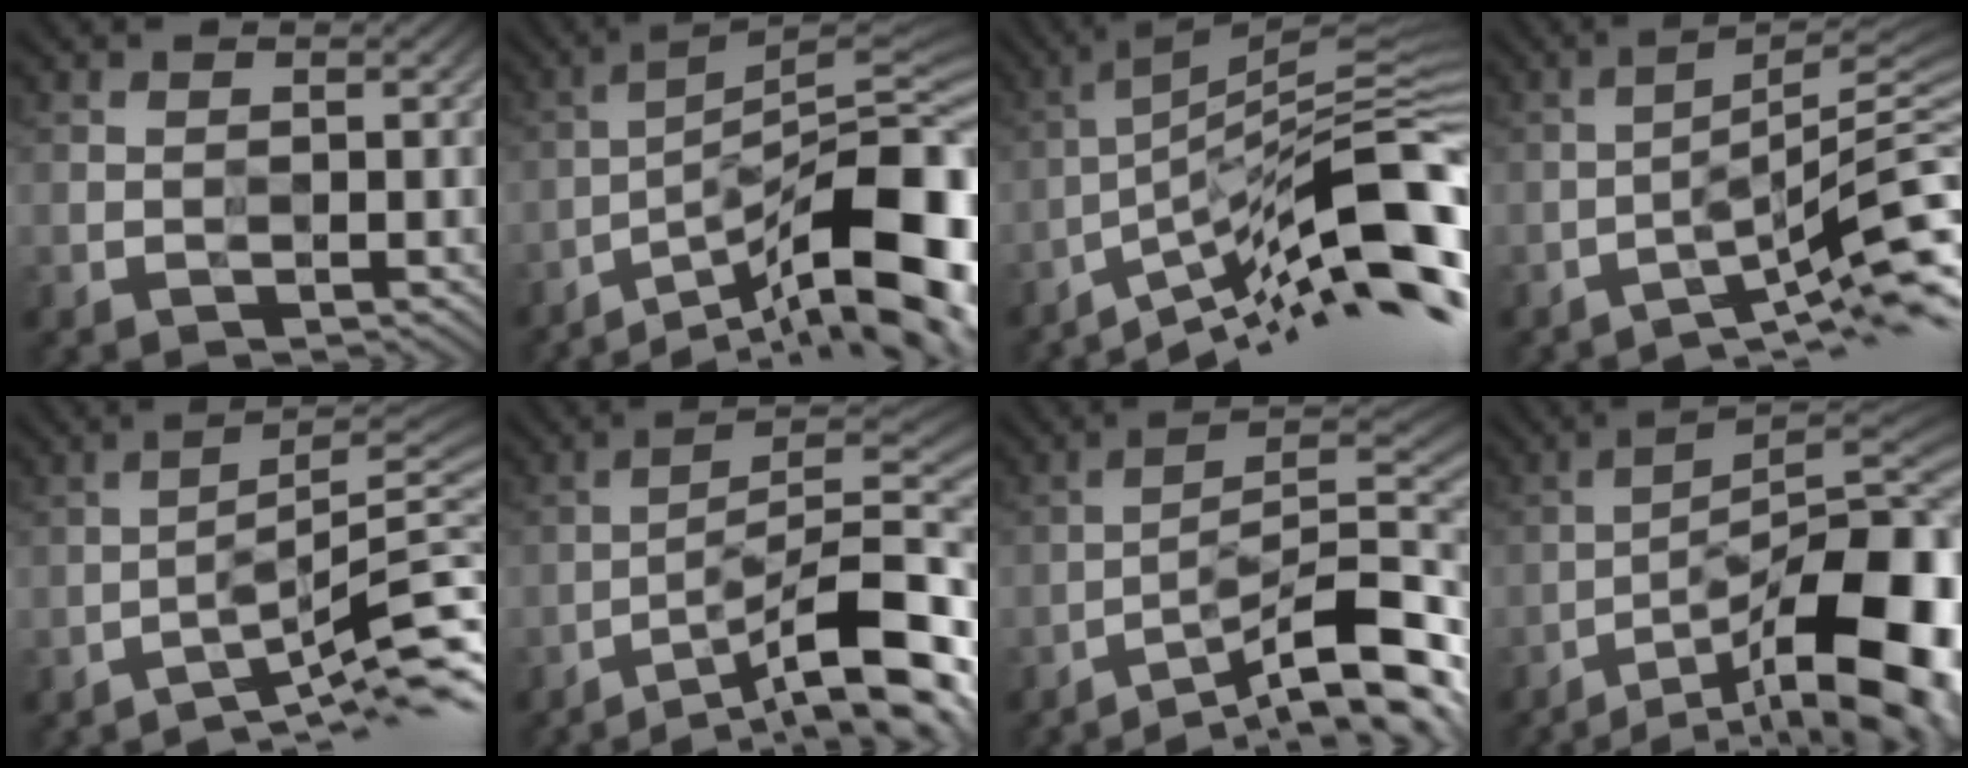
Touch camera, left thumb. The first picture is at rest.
{"total": 14.8, "force": [-10.0, 2.8, 10.6], "torque": [-0.147, 0.016, -0.167]}
{"total": 14.6, "force": [-8.8, 2.2, 11.5], "torque": [-0.183, 0.021, -0.155]}
{"total": 8.6, "force": [-5.8, 0.3, 6.3], "torque": [-0.081, 0.026, -0.102]}
{"total": 8.5, "force": [-5.7, 0.3, 6.3], "torque": [-0.087, 0.017, -0.100]}
{"total": 14.8, "force": [-9.7, 3.1, 10.7], "torque": [-0.151, 0.008, -0.158]}
{"total": 13.8, "force": [-9.9, 2.5, 9.4], "torque": [-0.131, 0.013, -0.160]}
{"total": 16.8, "force": [-10.9, 4.6, 11.9], "torque": [-0.145, 0.001, -0.166]}